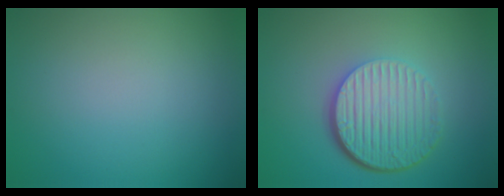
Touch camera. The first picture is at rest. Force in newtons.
{"total": 6.7, "press": 4.4, "slide": 5.0}